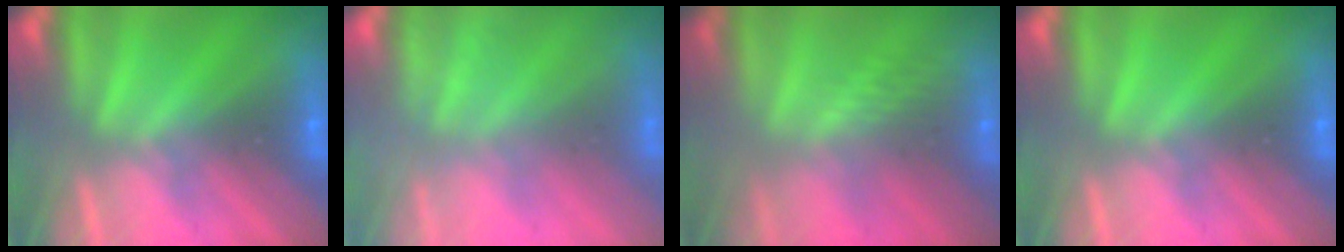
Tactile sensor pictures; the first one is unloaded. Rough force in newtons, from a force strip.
{"total": 2.4}
{"total": 2.4}
{"total": 0.0}